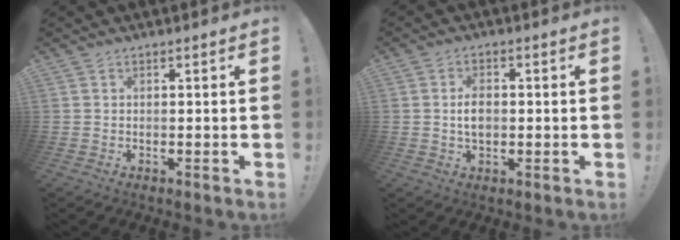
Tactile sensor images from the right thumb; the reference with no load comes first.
{"total": 4.7, "force": [-0.1, 2.9, 3.6], "torque": [-0.053, -0.001, -0.006]}